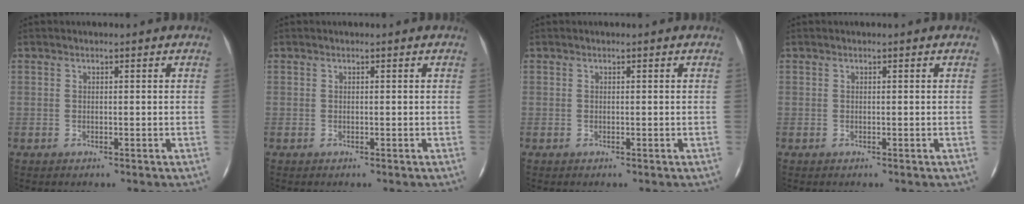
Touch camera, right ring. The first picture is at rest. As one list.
[{"total": 0.0}, {"total": 0.0}, {"total": 0.0}]